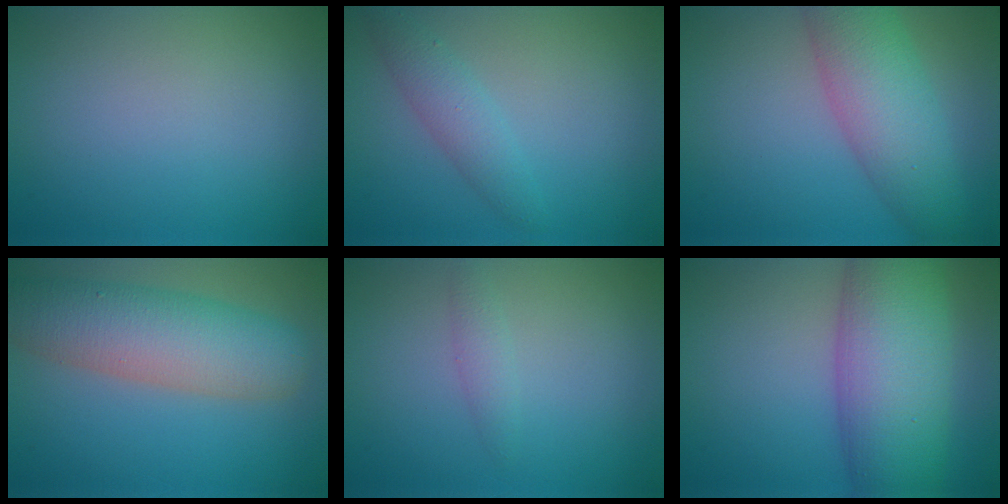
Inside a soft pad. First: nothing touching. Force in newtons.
{"total": 2.4, "press": 2.4, "slide": 0.1}
{"total": 7.1, "press": 7.1, "slide": 0.1}
{"total": 7.8, "press": 7.8, "slide": 0.5}
{"total": 1.2, "press": 1.2, "slide": 0.0}
{"total": 11.2, "press": 11.2, "slide": 0.4}